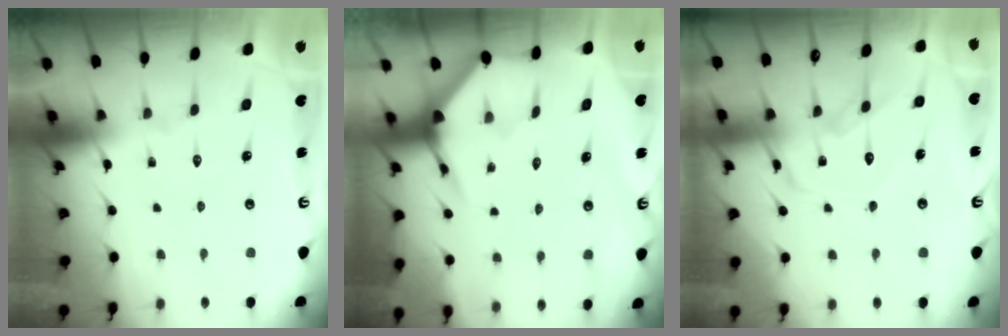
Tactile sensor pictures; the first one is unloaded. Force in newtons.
{"total": 3.8, "press": 3.8, "slide": 0.1}
{"total": 11.9, "press": 11.9, "slide": 0.3}